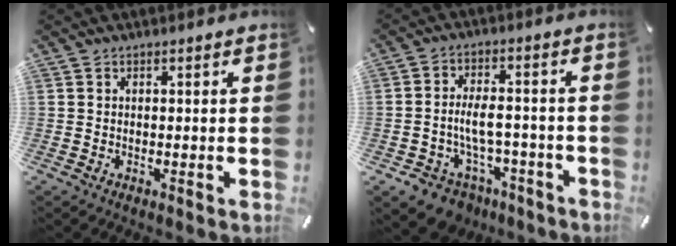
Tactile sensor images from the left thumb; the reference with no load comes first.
{"total": 9.1, "force": [-3.1, 6.9, 5.1], "torque": [-0.105, 0.021, -0.047]}